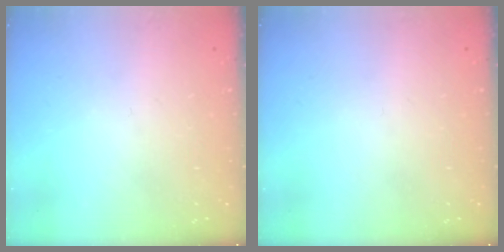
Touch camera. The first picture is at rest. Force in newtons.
{"total": 0.0}